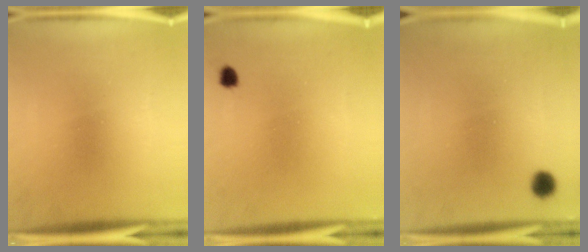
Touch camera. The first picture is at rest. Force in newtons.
{"total": 1.4}
{"total": 2.2}